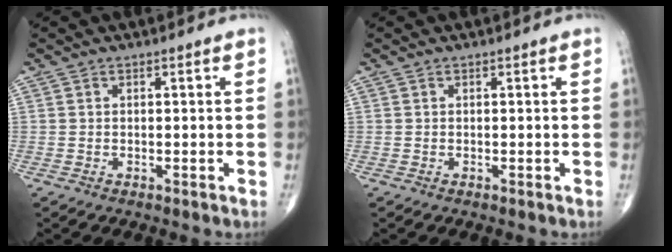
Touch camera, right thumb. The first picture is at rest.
{"total": 0.0}